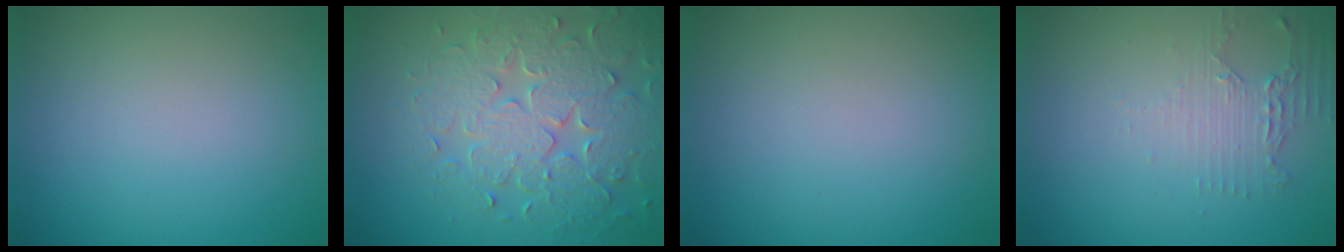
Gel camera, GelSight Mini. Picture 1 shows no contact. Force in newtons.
{"total": 7.4, "press": 6.0, "slide": 4.3}
{"total": 0.0}
{"total": 2.1, "press": 1.6, "slide": 1.4}